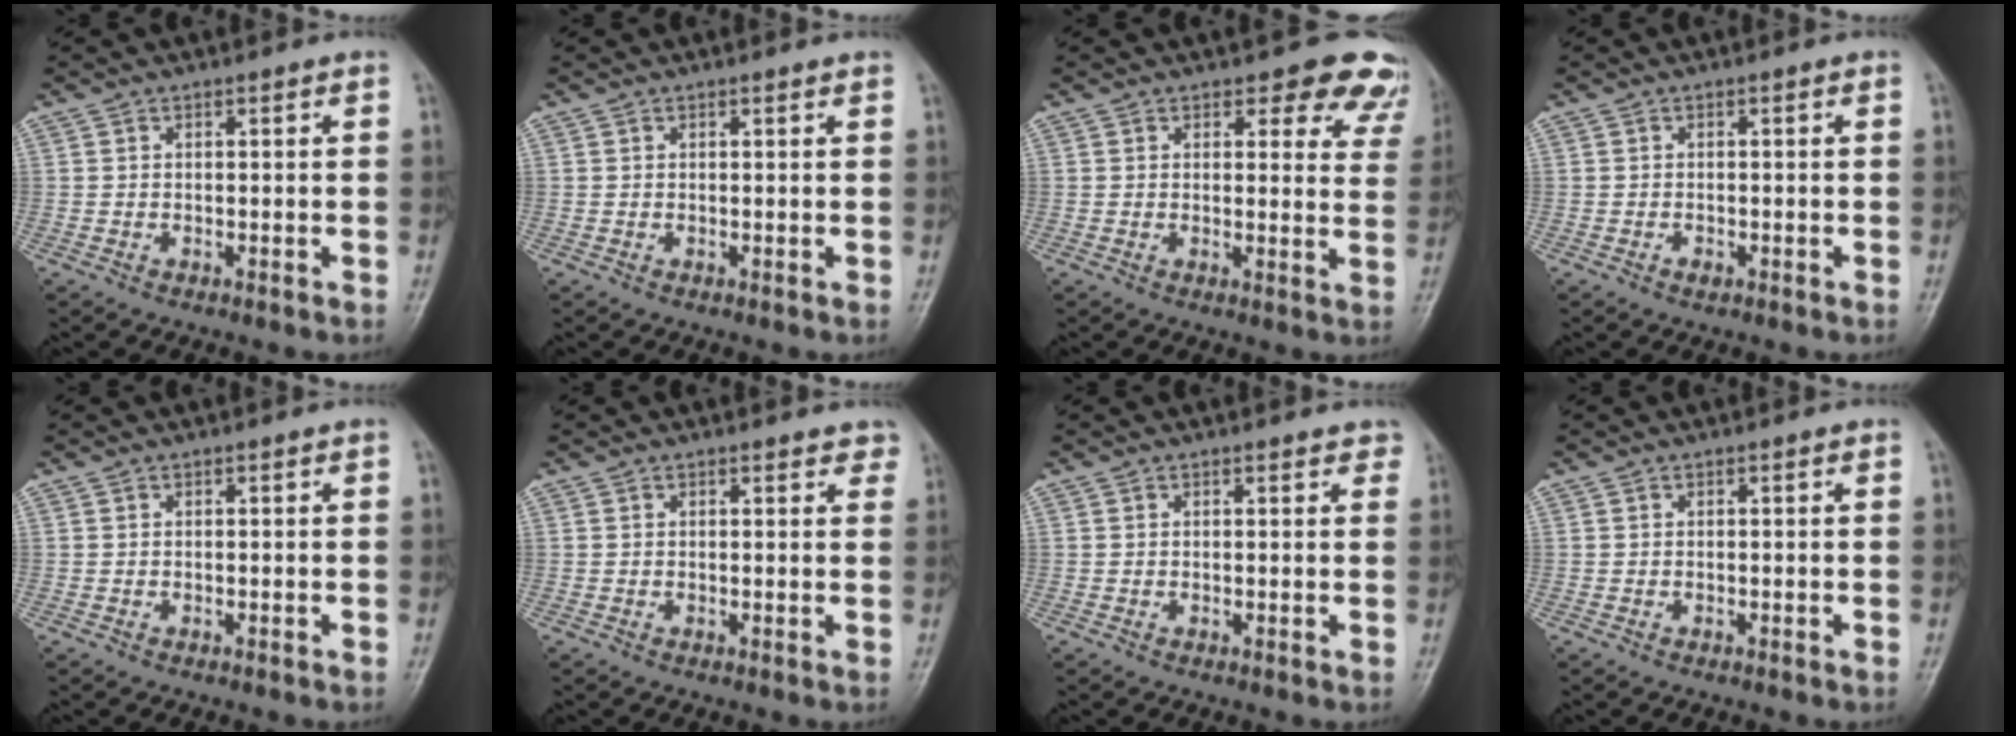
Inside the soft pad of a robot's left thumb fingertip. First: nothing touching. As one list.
[{"total": 0.5, "force": [0.4, 0.0, 0.3], "torque": [-0.007, 0.000, 0.005]}, {"total": 10.0, "force": [8.4, 4.4, 3.3], "torque": [0.019, -0.042, 0.066]}, {"total": 1.0, "force": [-0.5, 0.6, 0.6], "torque": [-0.007, 0.002, -0.008]}, {"total": 0.0}, {"total": 2.7, "force": [2.2, 1.1, 1.1], "torque": [0.011, -0.004, 0.015]}, {"total": 2.2, "force": [1.7, 0.9, 1.0], "torque": [0.007, -0.001, 0.011]}, {"total": 0.0}]